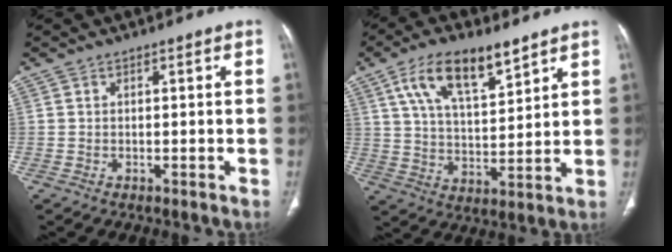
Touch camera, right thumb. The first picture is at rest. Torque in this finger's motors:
{"motor_torque": [-0.25, 0.42, 0.39, 0.17, 0.33]}